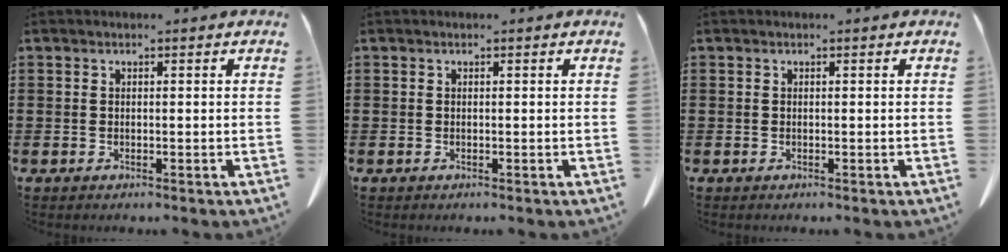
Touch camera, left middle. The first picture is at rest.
{"total": 0.0}
{"total": 0.0}